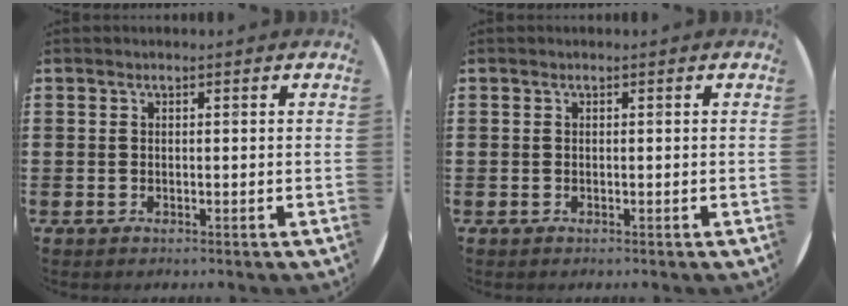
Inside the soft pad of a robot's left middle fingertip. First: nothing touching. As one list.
[{"total": 0.0}]